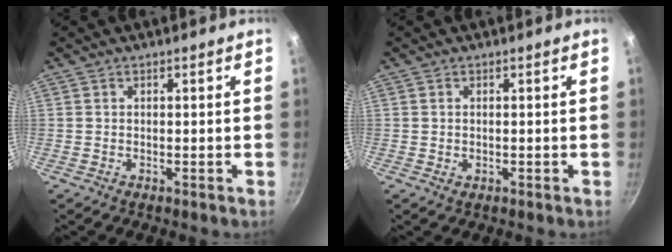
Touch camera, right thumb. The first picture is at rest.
{"total": 0.8, "force": [0.0, 0.6, 0.6], "torque": [-0.009, 0.000, -0.002]}